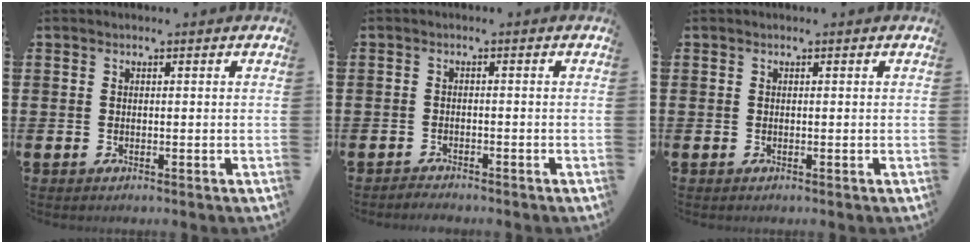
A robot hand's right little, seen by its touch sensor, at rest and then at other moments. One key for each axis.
{"total": 1.2, "fx": -1.2, "fy": 0.0, "fz": -0.1, "tx": -0.001, "ty": 0.003, "tz": -0.026}
{"total": 0.0}